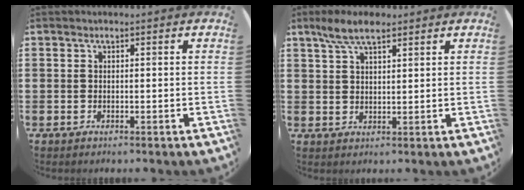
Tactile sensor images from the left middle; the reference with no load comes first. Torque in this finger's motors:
{"motor_torque": [0.64, -0.56, 0.14, 0.06]}